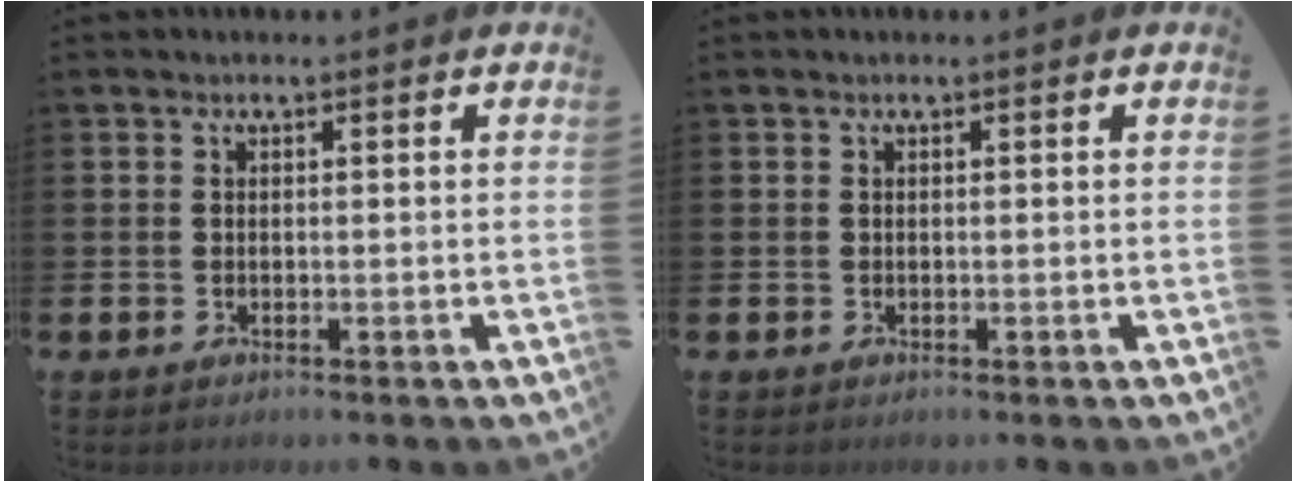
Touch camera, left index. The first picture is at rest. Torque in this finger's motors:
{"motor_torque": [-0.04, 0.05, -0.07, -0.01]}